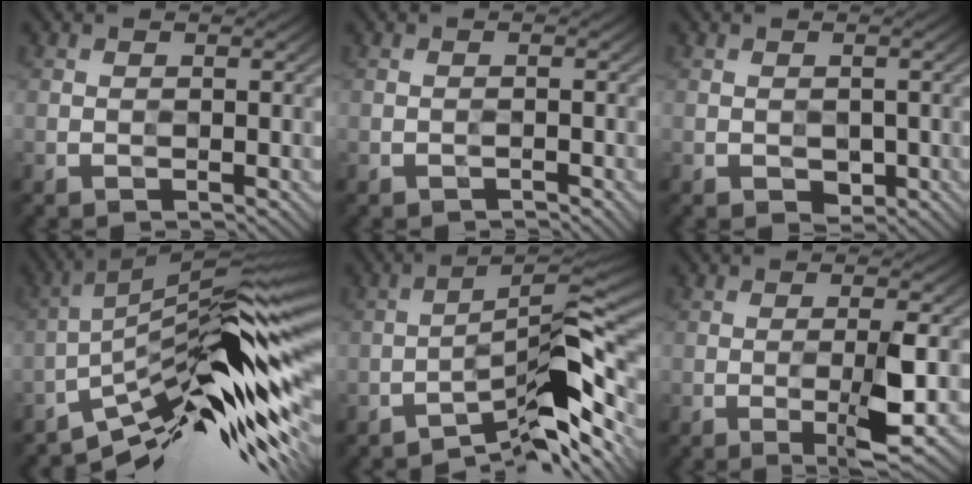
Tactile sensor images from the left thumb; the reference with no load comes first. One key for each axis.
{"total": 0.8, "fx": -0.7, "fy": -0.3, "fz": -0.3, "tx": 0.007, "ty": 0.002, "tz": -0.011}
{"total": 1.0, "fx": -0.3, "fy": 1.0, "fz": 0.0, "tx": -0.001, "ty": 0.001, "tz": -0.003}
{"total": 15.1, "fx": -6.7, "fy": 3.3, "fz": 13.1, "tx": -0.199, "ty": 0.017, "tz": -0.134}
{"total": 10.4, "fx": -7.0, "fy": 1.9, "fz": 7.5, "tx": -0.108, "ty": 0.016, "tz": -0.119}
{"total": 4.5, "fx": -1.6, "fy": 0.4, "fz": 4.2, "tx": -0.065, "ty": 0.006, "tz": -0.024}